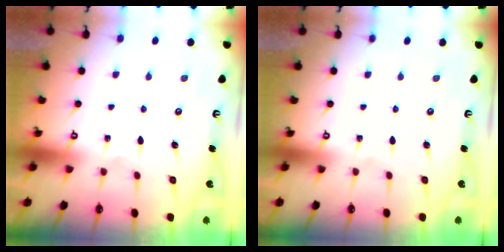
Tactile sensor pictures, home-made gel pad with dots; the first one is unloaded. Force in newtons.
{"total": 0.0}